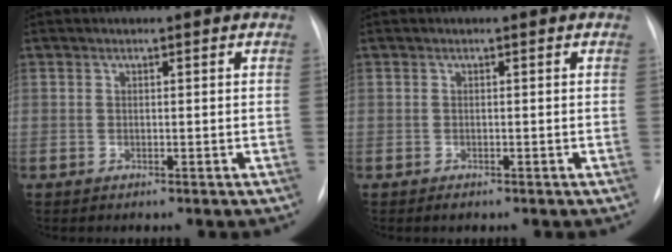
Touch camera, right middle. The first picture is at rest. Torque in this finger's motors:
{"motor_torque": [-0.05, 0.04, 0.00, 0.02]}